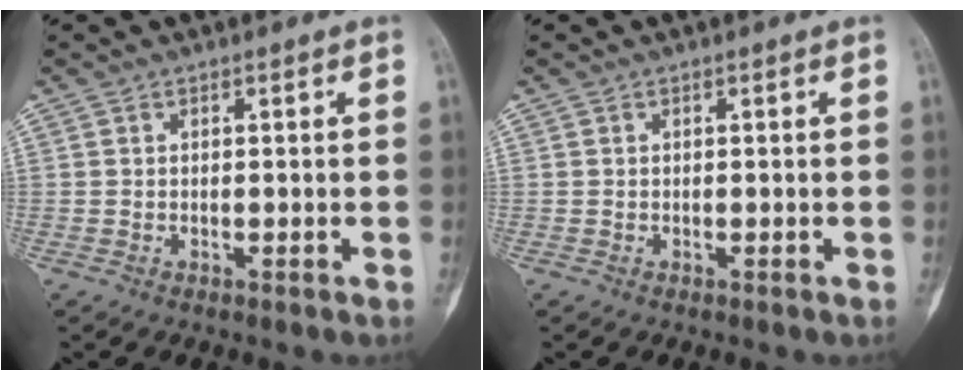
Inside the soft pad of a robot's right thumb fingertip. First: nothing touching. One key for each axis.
{"total": 0.0}